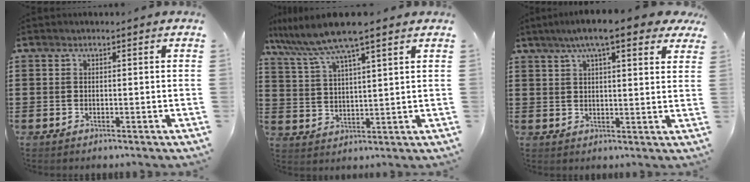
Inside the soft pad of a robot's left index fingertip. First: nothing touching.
{"total": 8.2, "force": [6.6, 0.0, 4.9], "torque": [-0.115, -0.023, 0.115]}
{"total": 7.8, "force": [5.6, 1.1, 5.3], "torque": [-0.107, 0.001, 0.098]}